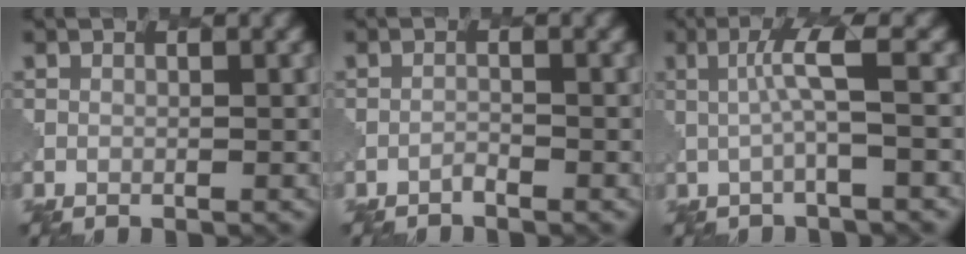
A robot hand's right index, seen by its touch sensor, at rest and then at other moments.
{"total": 0.5, "force": [-0.5, 0.0, -0.1], "torque": [0.003, 0.001, -0.011]}
{"total": 3.2, "force": [0.5, 0.3, 3.1], "torque": [-0.056, -0.001, 0.009]}